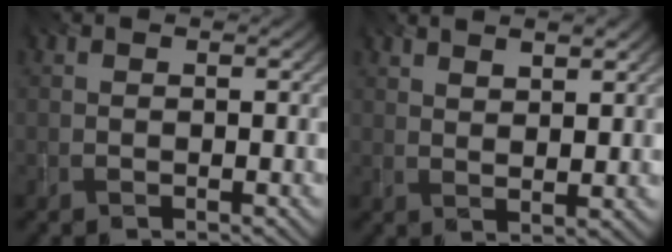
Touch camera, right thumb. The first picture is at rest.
{"total": 3.9, "force": [2.8, 0.9, 2.6], "torque": [-0.040, -0.013, 0.056]}